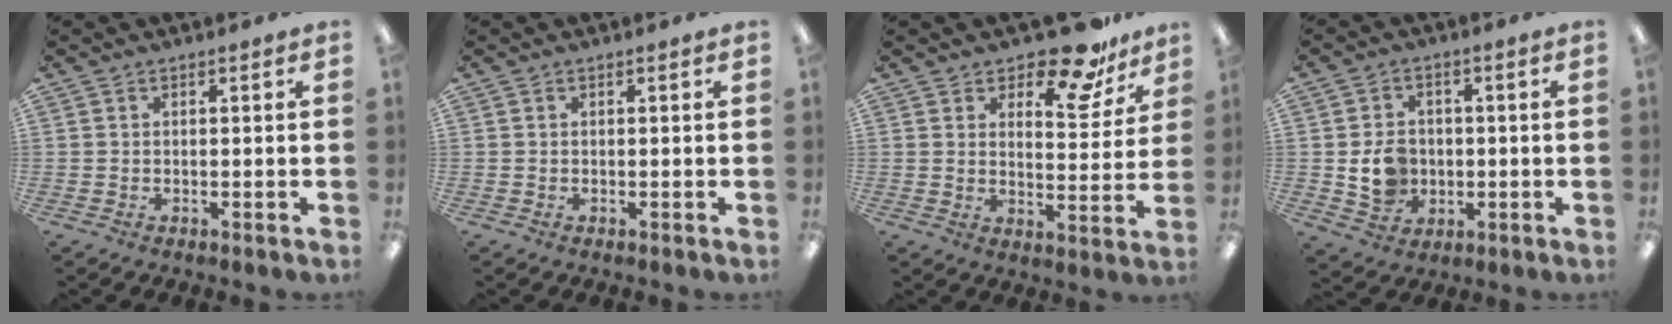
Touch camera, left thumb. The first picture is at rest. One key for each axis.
{"total": 0.0}
{"total": 13.2, "fx": 10.4, "fy": 5.1, "fz": 6.4, "tx": -0.079, "ty": -0.073, "tz": 0.180}
{"total": 8.0, "fx": -0.7, "fy": 6.9, "fz": 4.0, "tx": -0.075, "ty": 0.014, "tz": -0.007}